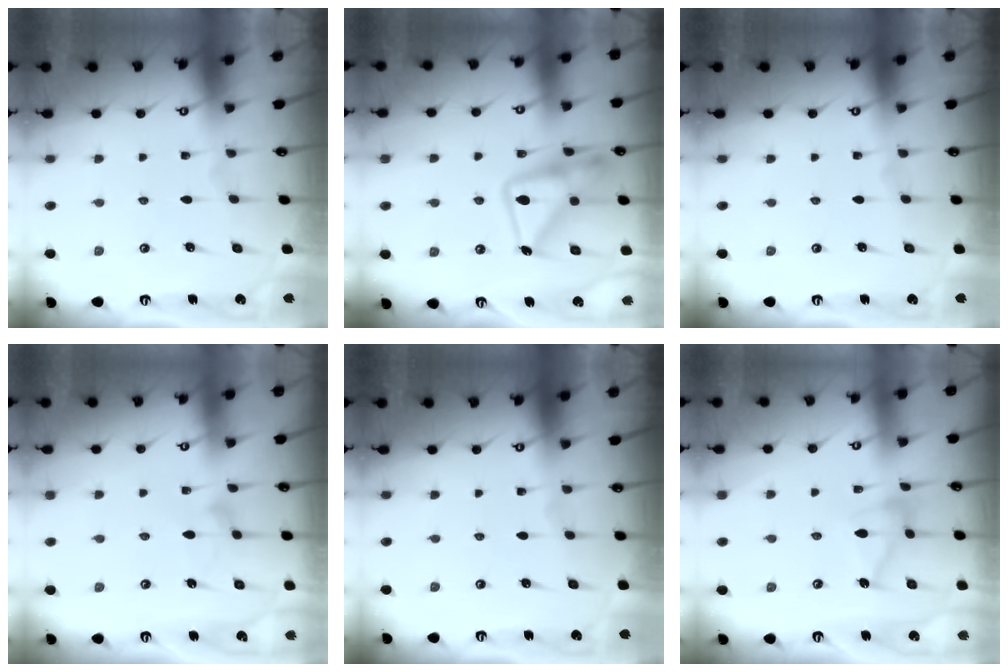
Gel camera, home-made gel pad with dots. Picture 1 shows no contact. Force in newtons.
{"total": 17.4, "press": 17.3, "slide": 1.7}
{"total": 0.0}
{"total": 9.3, "press": 9.3, "slide": 0.4}
{"total": 0.0}
{"total": 11.0, "press": 10.9, "slide": 0.6}